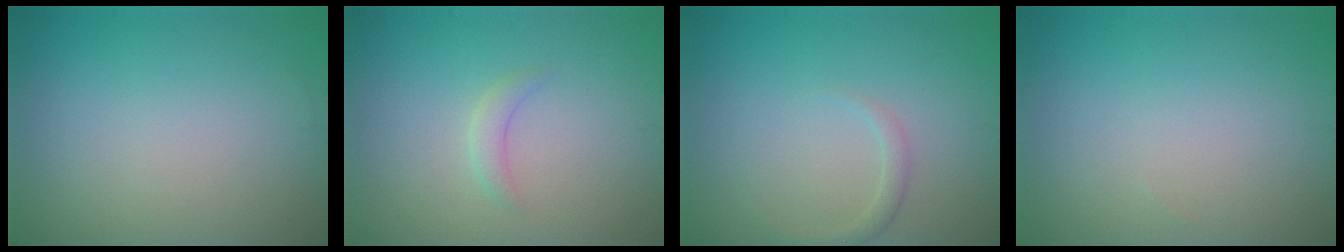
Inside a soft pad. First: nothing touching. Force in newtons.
{"total": 1.2, "press": 1.2, "slide": 0.0}
{"total": 1.2, "press": 1.2, "slide": 0.1}
{"total": 0.0}